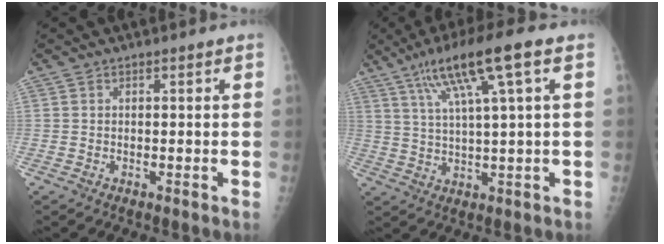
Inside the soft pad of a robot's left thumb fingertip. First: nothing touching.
{"total": 12.4, "force": [5.7, 0.8, 11.0], "torque": [-0.205, 0.002, 0.103]}